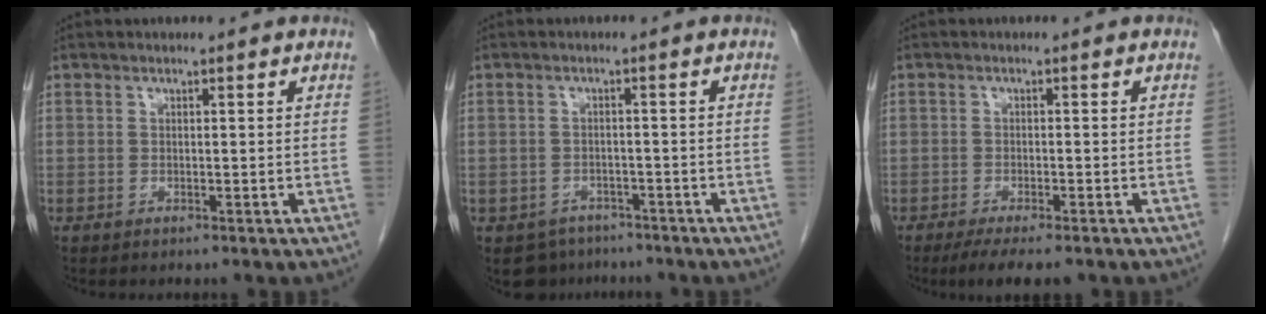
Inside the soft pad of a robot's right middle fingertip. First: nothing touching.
{"total": 4.7, "force": [-3.6, 3.1, 0.0], "torque": [0.008, 0.008, -0.050]}
{"total": 6.1, "force": [-4.7, 1.2, 3.7], "torque": [-0.054, -0.013, -0.071]}